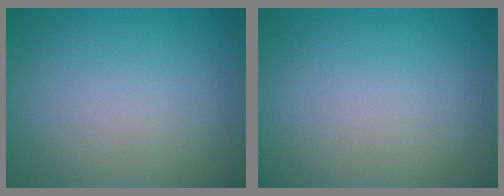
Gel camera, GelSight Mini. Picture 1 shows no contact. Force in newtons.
{"total": 0.0}